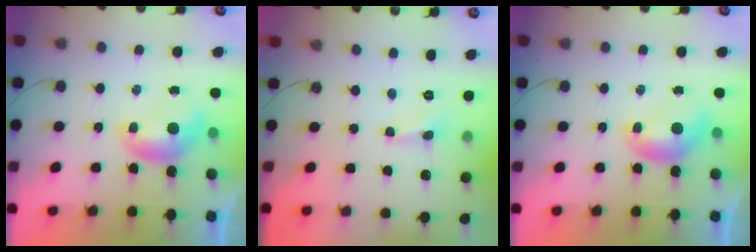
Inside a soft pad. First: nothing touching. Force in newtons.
{"total": 1.6, "press": 1.5, "slide": 0.4}
{"total": 0.0}